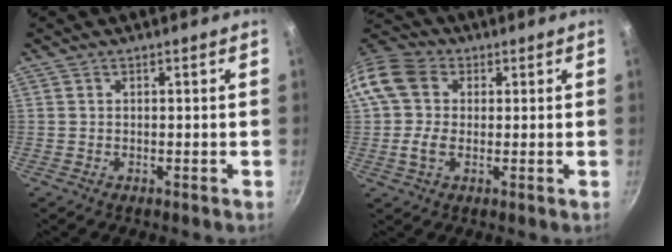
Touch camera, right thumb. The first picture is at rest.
{"total": 11.5, "force": [1.3, 8.8, 7.4], "torque": [-0.135, 0.015, 0.009]}